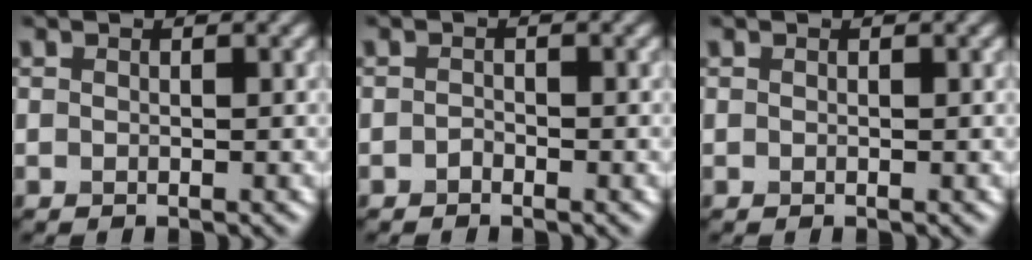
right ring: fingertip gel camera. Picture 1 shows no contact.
{"total": 0.6, "force": [-0.5, 0.3, 0.3], "torque": [-0.005, -0.001, -0.010]}
{"total": 0.0}